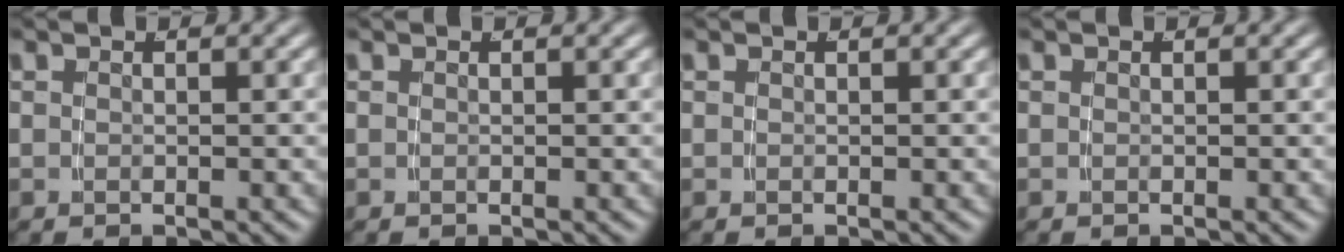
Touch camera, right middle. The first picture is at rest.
{"total": 0.0}
{"total": 0.0}
{"total": 0.0}